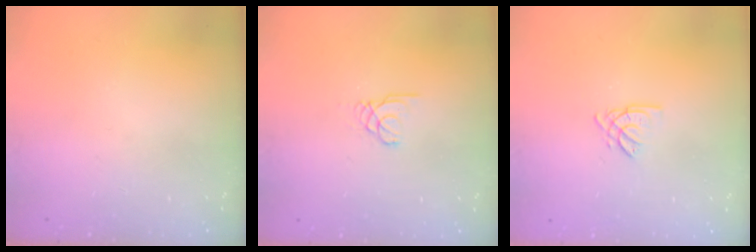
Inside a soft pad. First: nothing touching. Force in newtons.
{"total": 1.7, "press": 1.7, "slide": 0.2}
{"total": 2.6, "press": 2.6, "slide": 0.1}